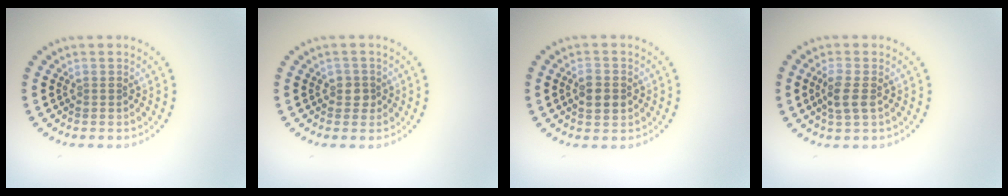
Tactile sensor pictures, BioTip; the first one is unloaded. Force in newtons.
{"total": 1.5, "press": 1.2, "slide": 0.8}
{"total": 2.9, "press": 2.9, "slide": 0.1}
{"total": 2.3, "press": 2.1, "slide": 0.9}